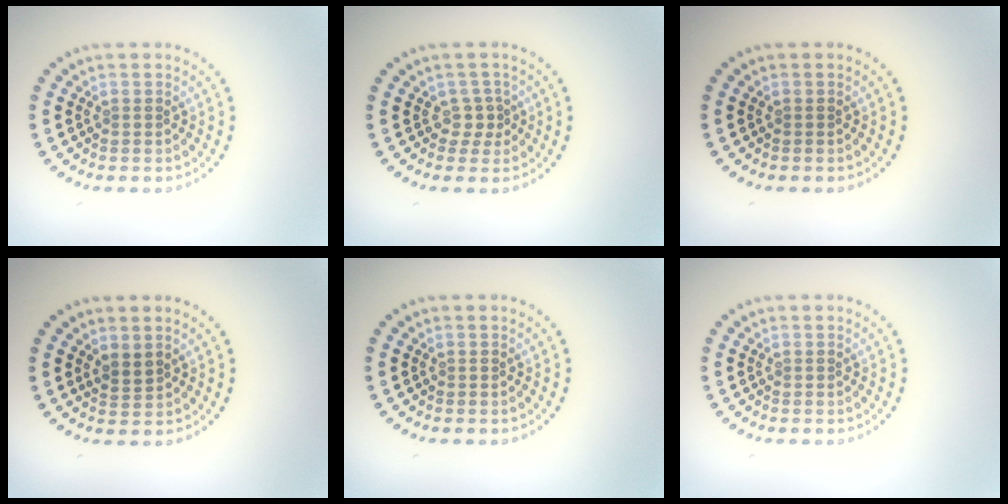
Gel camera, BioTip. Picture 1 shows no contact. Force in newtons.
{"total": 1.6, "press": 1.1, "slide": 1.1}
{"total": 0.0}
{"total": 1.4, "press": 1.1, "slide": 0.8}
{"total": 0.0}
{"total": 0.0}